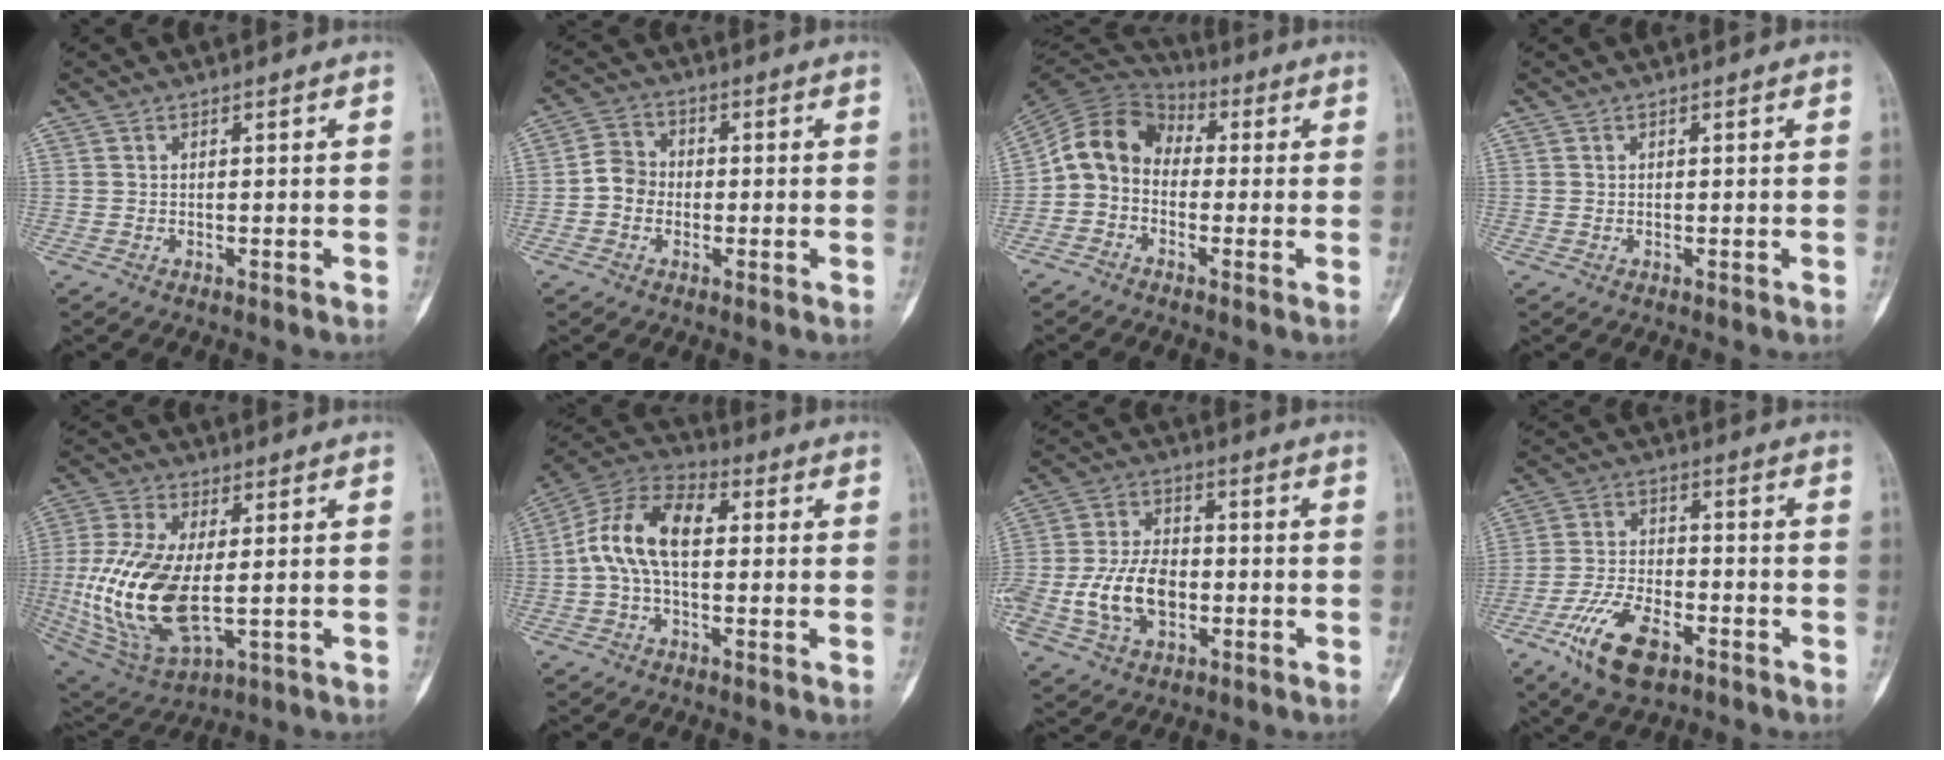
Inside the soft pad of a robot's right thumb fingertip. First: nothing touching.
{"total": 5.5, "force": [-1.1, 4.8, 2.3], "torque": [-0.018, 0.017, -0.033]}
{"total": 10.4, "force": [-1.2, 8.6, 5.8], "torque": [-0.094, 0.044, -0.042]}
{"total": 0.0}
{"total": 19.4, "force": [-1.3, 10.1, 16.5], "torque": [-0.345, -0.012, -0.008]}
{"total": 13.2, "force": [0.6, 7.8, 10.6], "torque": [-0.194, 0.040, -0.002]}
{"total": 13.3, "force": [-3.2, 8.9, 9.4], "torque": [-0.164, 0.024, -0.057]}
{"total": 12.4, "force": [-7.0, 6.0, 8.3], "torque": [-0.150, 0.024, -0.129]}